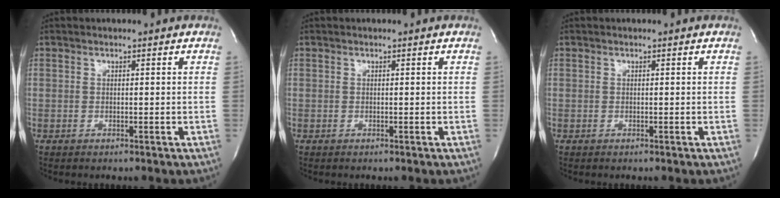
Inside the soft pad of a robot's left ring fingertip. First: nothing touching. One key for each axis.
{"total": 0.0}
{"total": 0.0}